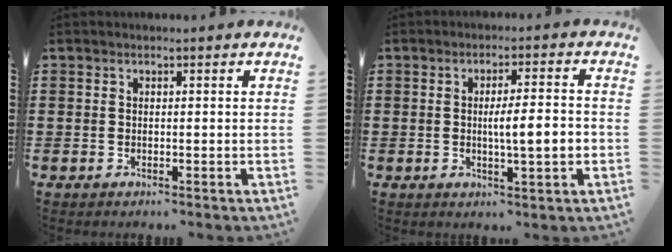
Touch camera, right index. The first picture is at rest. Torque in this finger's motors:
{"motor_torque": [1.54, -0.15, 0.41, 0.13]}